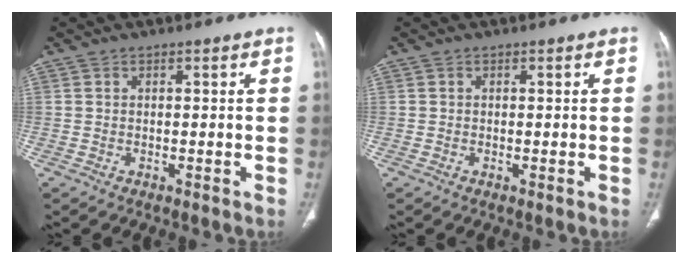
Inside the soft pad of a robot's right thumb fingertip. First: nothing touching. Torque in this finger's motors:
{"motor_torque": [0.06, 0.75, -0.14, 0.28, 0.04]}